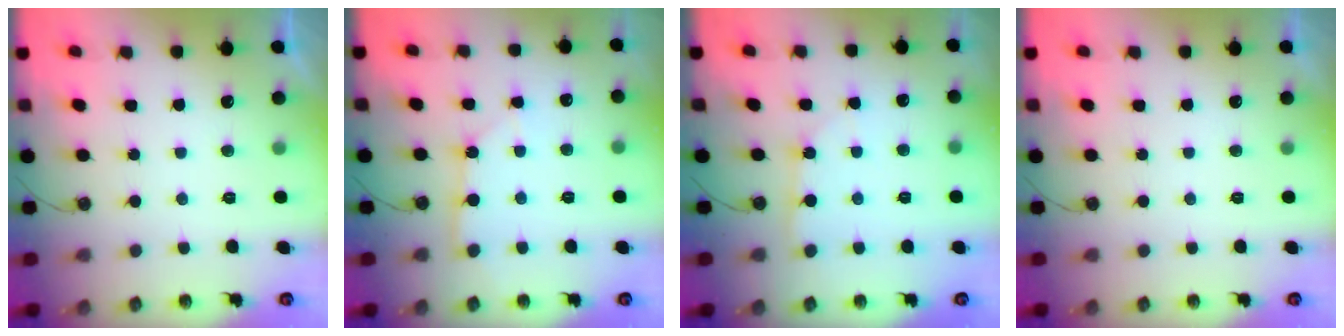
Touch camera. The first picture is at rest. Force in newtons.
{"total": 3.5, "press": 3.5, "slide": 0.3}
{"total": 2.2, "press": 2.2, "slide": 0.3}
{"total": 0.0}